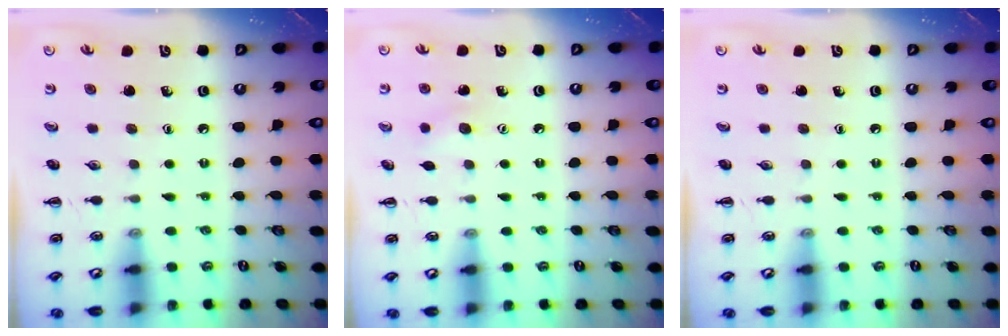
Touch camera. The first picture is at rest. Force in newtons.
{"total": 5.5, "press": 5.4, "slide": 1.1}
{"total": 0.0}